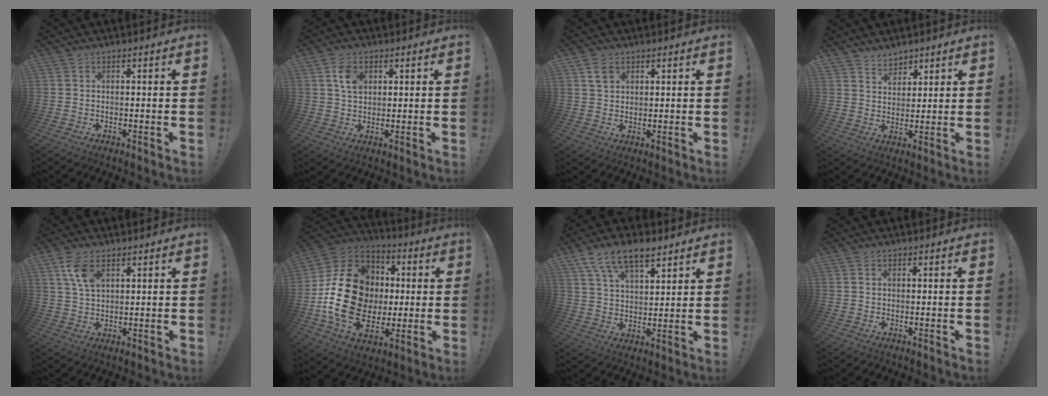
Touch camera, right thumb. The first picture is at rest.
{"total": 6.0, "force": [2.3, 4.2, 3.7], "torque": [-0.048, -0.003, 0.040]}
{"total": 4.3, "force": [2.5, 2.8, 2.0], "torque": [-0.022, -0.006, 0.046]}
{"total": 5.3, "force": [4.4, 3.0, 0.3], "torque": [0.005, -0.036, 0.082]}
{"total": 7.3, "force": [3.7, 3.6, 5.1], "torque": [-0.098, -0.013, 0.066]}
{"total": 24.1, "force": [-0.5, 18.8, 15.1], "torque": [-0.261, 0.018, 0.023]}
{"total": 11.5, "force": [7.6, 5.2, 6.9], "torque": [-0.122, -0.028, 0.144]}
{"total": 0.6, "force": [0.1, 0.6, 0.2], "torque": [-0.007, 0.004, 0.003]}